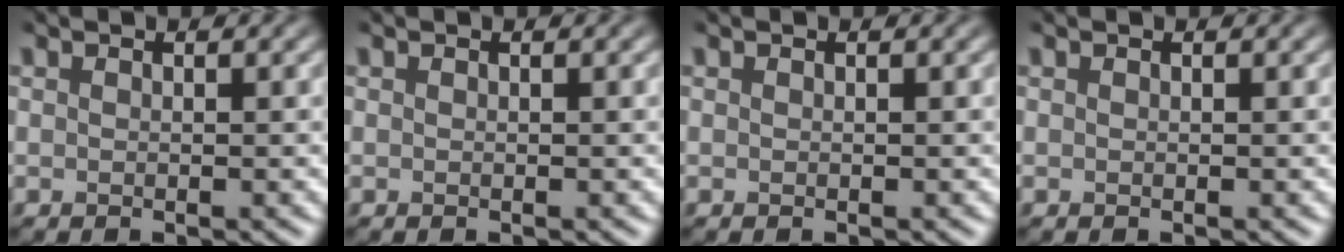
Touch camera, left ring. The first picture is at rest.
{"total": 0.0}
{"total": 0.0}
{"total": 0.0}